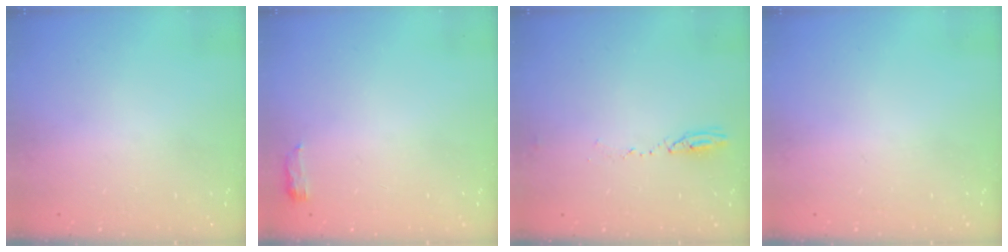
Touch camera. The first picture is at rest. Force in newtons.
{"total": 3.7, "press": 3.5, "slide": 1.3}
{"total": 3.9, "press": 3.8, "slide": 1.2}
{"total": 0.0}